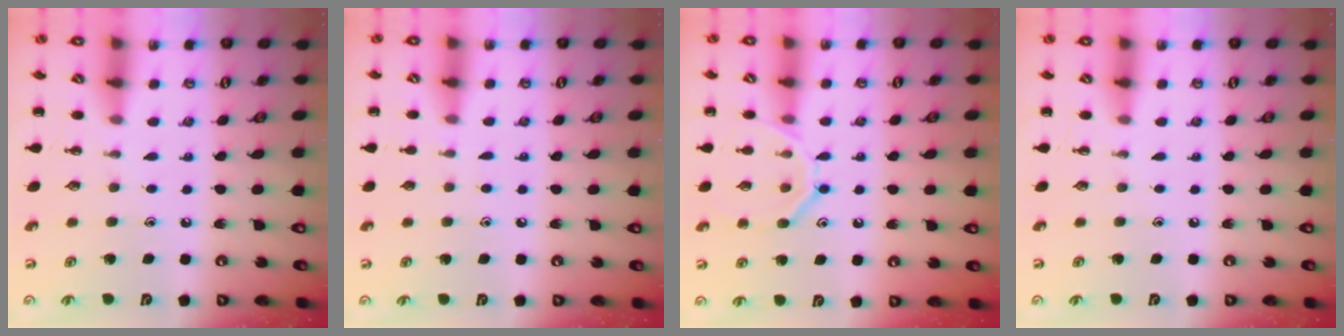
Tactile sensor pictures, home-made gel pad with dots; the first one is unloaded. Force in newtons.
{"total": 3.2, "press": 3.0, "slide": 1.1}
{"total": 11.6, "press": 11.5, "slide": 1.4}
{"total": 0.0}